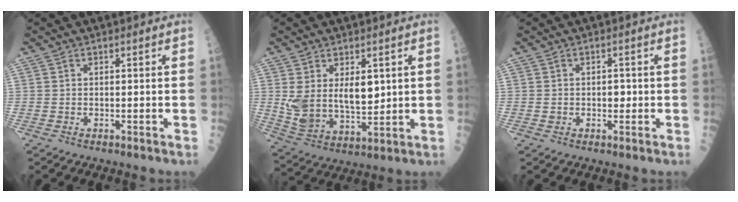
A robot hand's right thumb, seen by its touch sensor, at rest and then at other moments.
{"total": 10.8, "force": [2.5, 6.2, 8.5], "torque": [-0.135, -0.022, 0.065]}
{"total": 1.9, "force": [-0.1, 1.5, 1.2], "torque": [-0.003, 0.004, -0.001]}